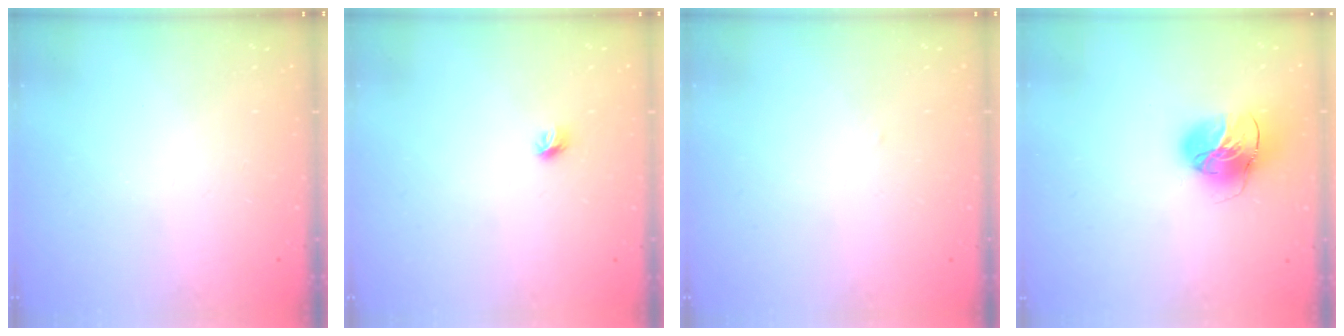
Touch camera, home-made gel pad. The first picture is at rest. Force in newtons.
{"total": 4.6, "press": 4.5, "slide": 0.9}
{"total": 1.3, "press": 1.3, "slide": 0.0}
{"total": 15.0, "press": 14.9, "slide": 1.8}